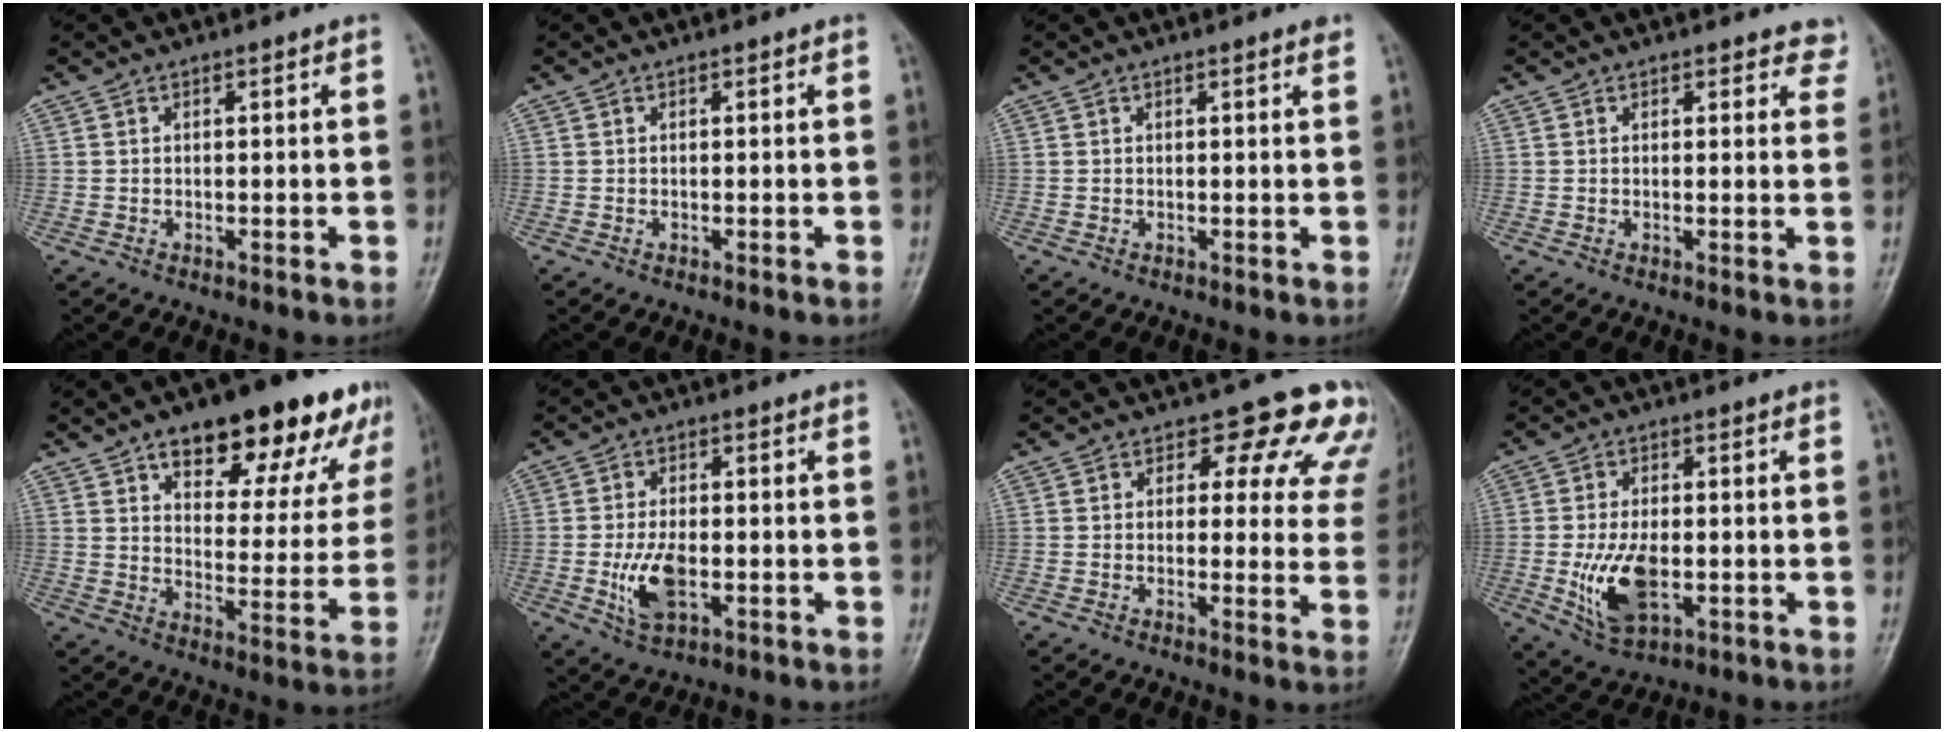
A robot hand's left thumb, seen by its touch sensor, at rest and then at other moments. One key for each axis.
{"total": 0.0}
{"total": 0.8, "fx": 0.5, "fy": 0.1, "fz": 0.5, "tx": -0.006, "ty": -0.002, "tz": 0.004}
{"total": 3.8, "fx": 3.2, "fy": 1.8, "fz": 0.7, "tx": 0.031, "ty": -0.014, "tz": 0.019}
{"total": 22.1, "fx": 13.4, "fy": 9.9, "fz": 14.5, "tx": -0.136, "ty": -0.027, "tz": 0.193}
{"total": 7.6, "fx": -1.7, "fy": 4.1, "fz": 6.2, "tx": -0.118, "ty": 0.000, "tz": -0.026}
{"total": 10.9, "fx": 7.3, "fy": 6.1, "fz": 5.2, "tx": -0.005, "ty": -0.027, "tz": 0.058}
{"total": 10.4, "fx": -2.0, "fy": 5.7, "fz": 8.4, "tx": -0.153, "ty": -0.006, "tz": -0.026}